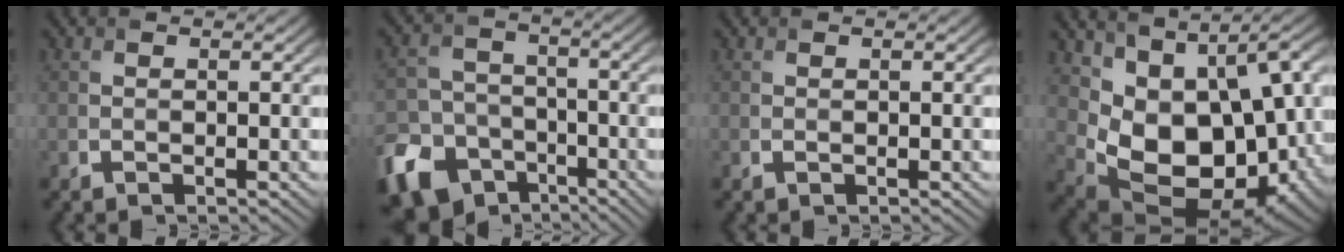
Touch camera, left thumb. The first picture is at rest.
{"total": 12.3, "force": [-7.2, 8.6, 5.1], "torque": [-0.142, -0.040, -0.126]}
{"total": 0.0}
{"total": 15.2, "force": [2.3, 9.9, 11.3], "torque": [-0.188, -0.037, 0.076]}